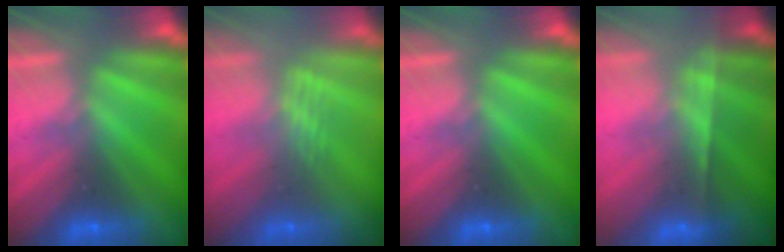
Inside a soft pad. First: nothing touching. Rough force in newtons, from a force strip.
{"total": 2.4}
{"total": 0.0}
{"total": 7.7}